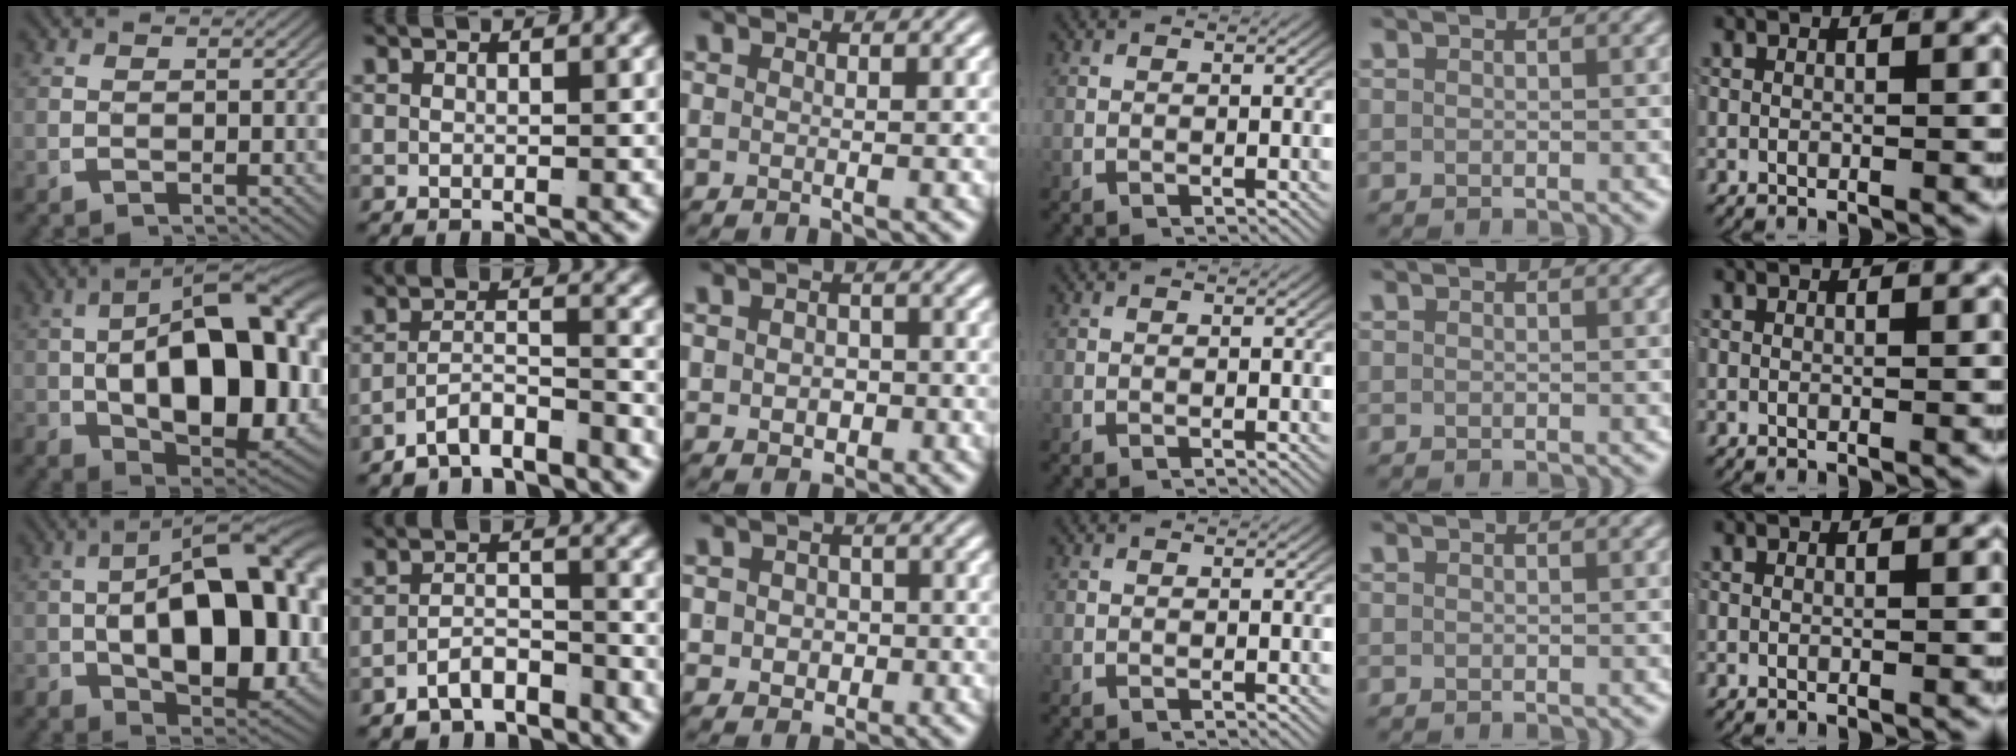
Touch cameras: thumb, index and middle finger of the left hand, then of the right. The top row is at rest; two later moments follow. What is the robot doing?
{"motion": "lift_and_place", "object": "jacket"}